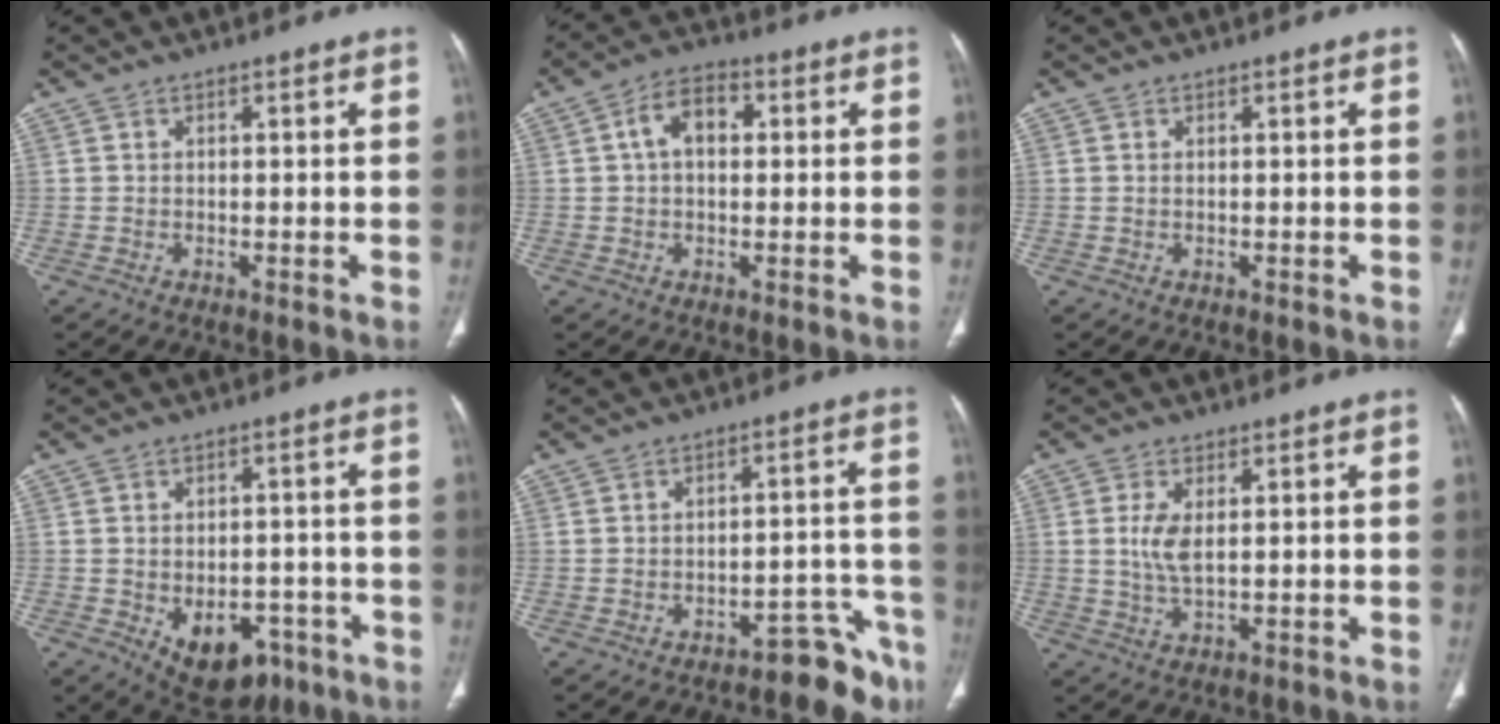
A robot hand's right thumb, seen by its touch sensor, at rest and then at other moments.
{"total": 7.2, "force": [1.3, 4.6, 5.4], "torque": [-0.085, 0.019, 0.015]}
{"total": 0.0}
{"total": 11.1, "force": [-4.9, 7.3, 6.8], "torque": [-0.071, 0.023, -0.055]}
{"total": 7.6, "force": [-6.6, 3.1, 2.1], "torque": [0.014, 0.096, -0.090]}
{"total": 4.8, "force": [0.8, 2.1, 4.3], "torque": [-0.096, -0.008, 0.020]}